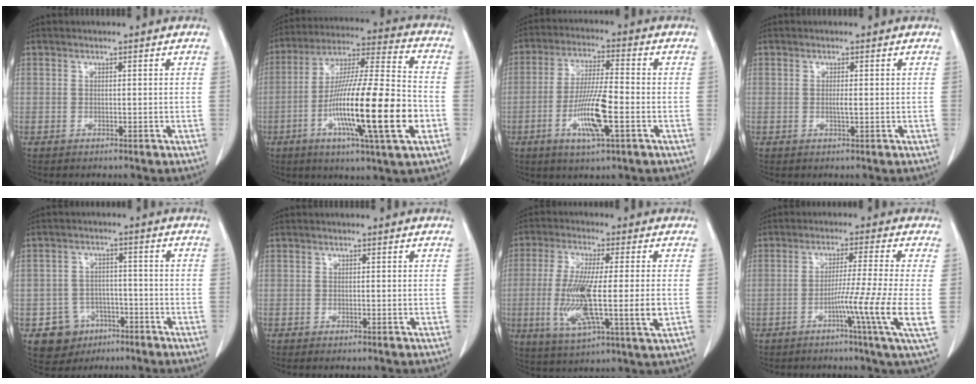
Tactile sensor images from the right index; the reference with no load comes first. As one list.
[{"total": 20.9, "force": [-6.1, 1.1, 20.0], "torque": [-0.348, -0.017, -0.105]}, {"total": 10.1, "force": [-3.4, 1.1, 9.4], "torque": [-0.183, -0.009, -0.063]}, {"total": 1.0, "force": [-0.1, 0.0, 1.0], "torque": [-0.022, -0.003, -0.001]}, {"total": 6.6, "force": [-3.3, 5.6, 1.1], "torque": [-0.017, 0.011, -0.042]}, {"total": 0.5, "force": [-0.4, 0.0, 0.3], "torque": [-0.010, -0.002, -0.007]}, {"total": 14.3, "force": [-2.0, 1.7, 14.1], "torque": [-0.273, -0.019, -0.036]}, {"total": 9.6, "force": [-2.4, -2.6, 8.9], "torque": [-0.147, -0.024, -0.045]}]